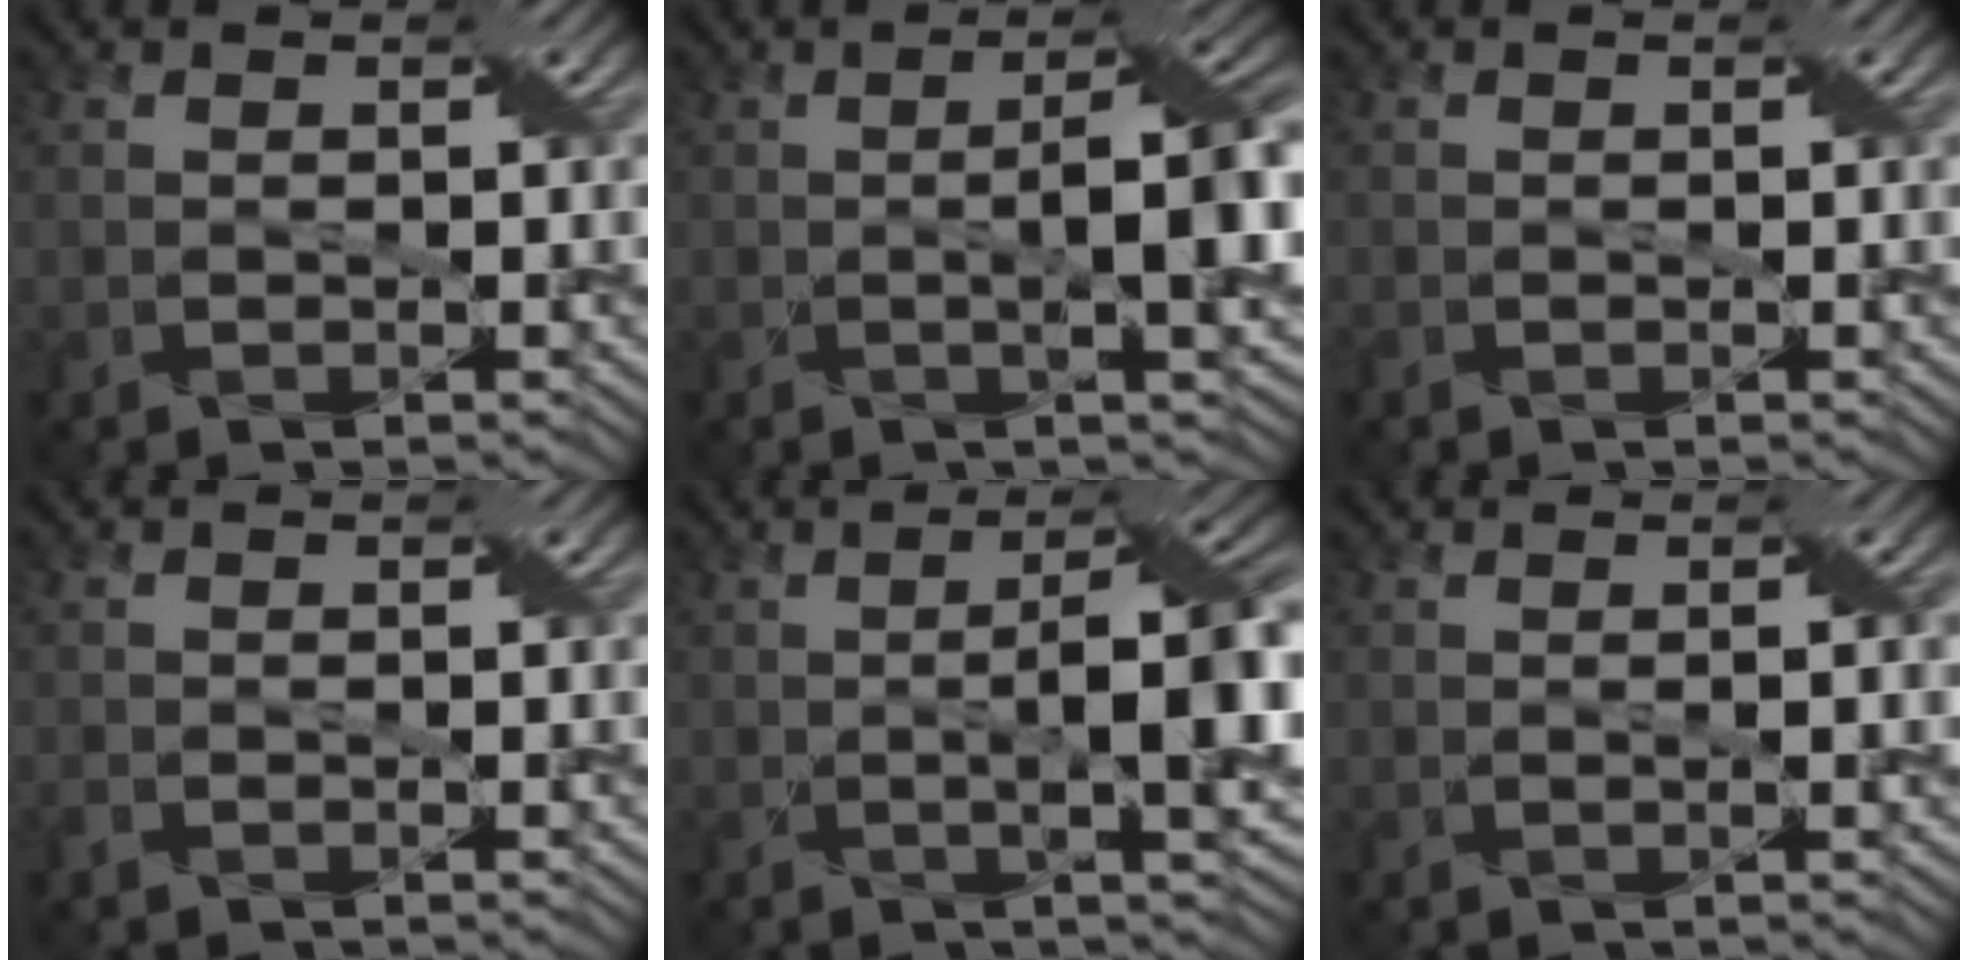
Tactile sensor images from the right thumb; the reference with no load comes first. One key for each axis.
{"total": 7.3, "fx": -0.6, "fy": 1.7, "fz": 7.1, "tx": -0.107, "ty": 0.006, "tz": -0.010}
{"total": 0.7, "fx": -0.5, "fy": 0.4, "fz": 0.4, "tx": -0.010, "ty": -0.003, "tz": -0.007}
{"total": 1.0, "fx": -0.7, "fy": 0.6, "fz": 0.4, "tx": -0.014, "ty": 0.001, "tz": -0.013}
{"total": 8.4, "fx": -0.7, "fy": 2.2, "fz": 8.1, "tx": -0.121, "ty": 0.005, "tz": -0.012}
{"total": 1.2, "fx": 0.0, "fy": 0.1, "fz": 1.2, "tx": -0.021, "ty": 0.003, "tz": 0.001}